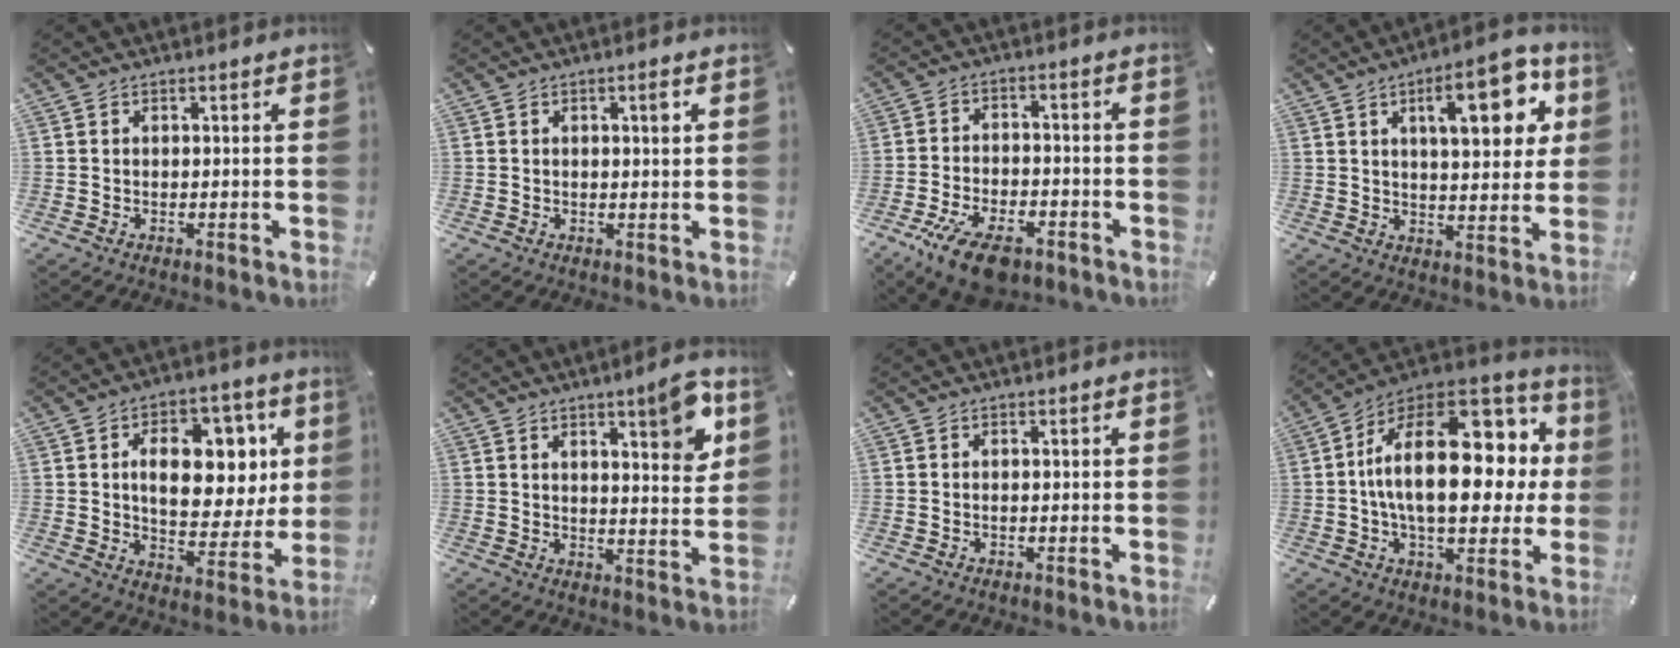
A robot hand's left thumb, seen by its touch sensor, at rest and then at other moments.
{"total": 2.2, "force": [0.7, 0.4, 2.0], "torque": [-0.034, 0.000, 0.008]}
{"total": 10.6, "force": [-6.4, 5.2, 6.6], "torque": [-0.129, 0.032, -0.115]}
{"total": 14.9, "force": [6.2, 5.9, 12.2], "torque": [-0.168, -0.017, 0.095]}
{"total": 15.3, "force": [3.9, 10.3, 10.7], "torque": [-0.145, -0.009, 0.068]}
{"total": 9.0, "force": [5.7, 2.1, 6.6], "torque": [-0.082, -0.036, 0.090]}
{"total": 0.6, "force": [-0.2, 0.2, 0.5], "torque": [-0.011, -0.003, -0.004]}
{"total": 26.4, "force": [3.8, 14.0, 22.0], "torque": [-0.381, -0.019, 0.064]}